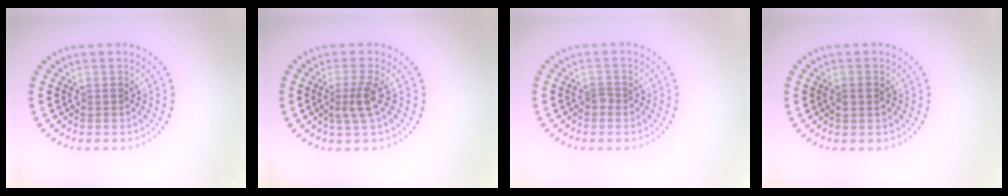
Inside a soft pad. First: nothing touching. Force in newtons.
{"total": 2.4, "press": 1.7, "slide": 1.6}
{"total": 0.8, "press": 0.5, "slide": 0.6}
{"total": 1.1, "press": 1.0, "slide": 0.3}